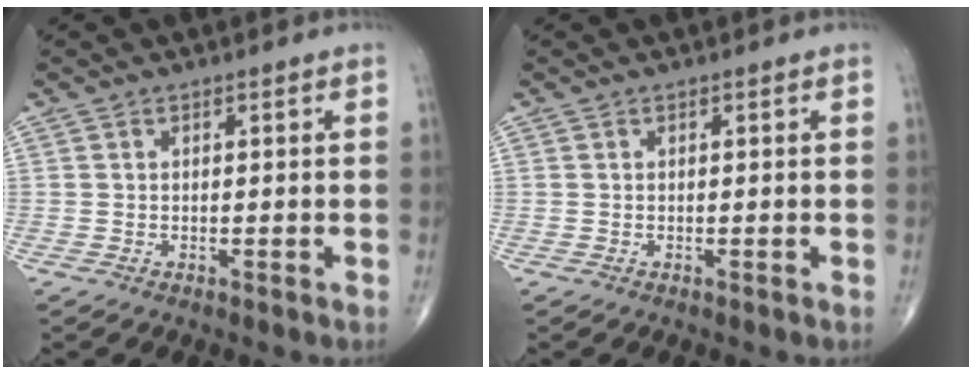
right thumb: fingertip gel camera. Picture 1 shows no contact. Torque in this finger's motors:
{"motor_torque": [-0.07, 0.07, 0.00, 0.00, 0.00]}